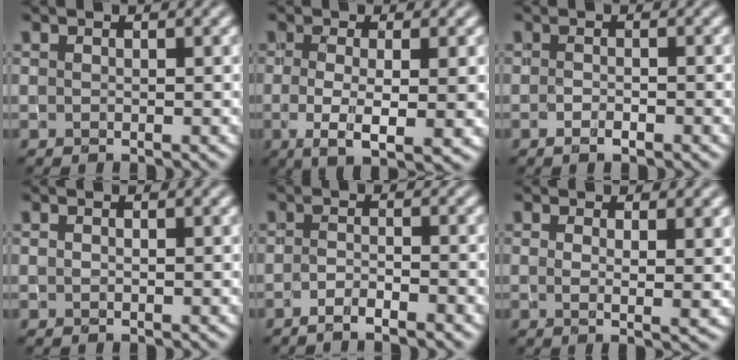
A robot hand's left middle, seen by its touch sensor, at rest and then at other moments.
{"total": 5.4, "force": [-1.0, 1.5, 5.1], "torque": [-0.085, -0.012, -0.015]}
{"total": 1.2, "force": [-0.7, 0.4, 0.9], "torque": [-0.013, 0.000, -0.011]}
{"total": 0.0}
{"total": 2.5, "force": [-1.9, 0.4, 1.7], "torque": [-0.031, 0.004, -0.039]}
{"total": 3.6, "force": [0.7, 1.0, 3.3], "torque": [-0.041, -0.003, 0.013]}